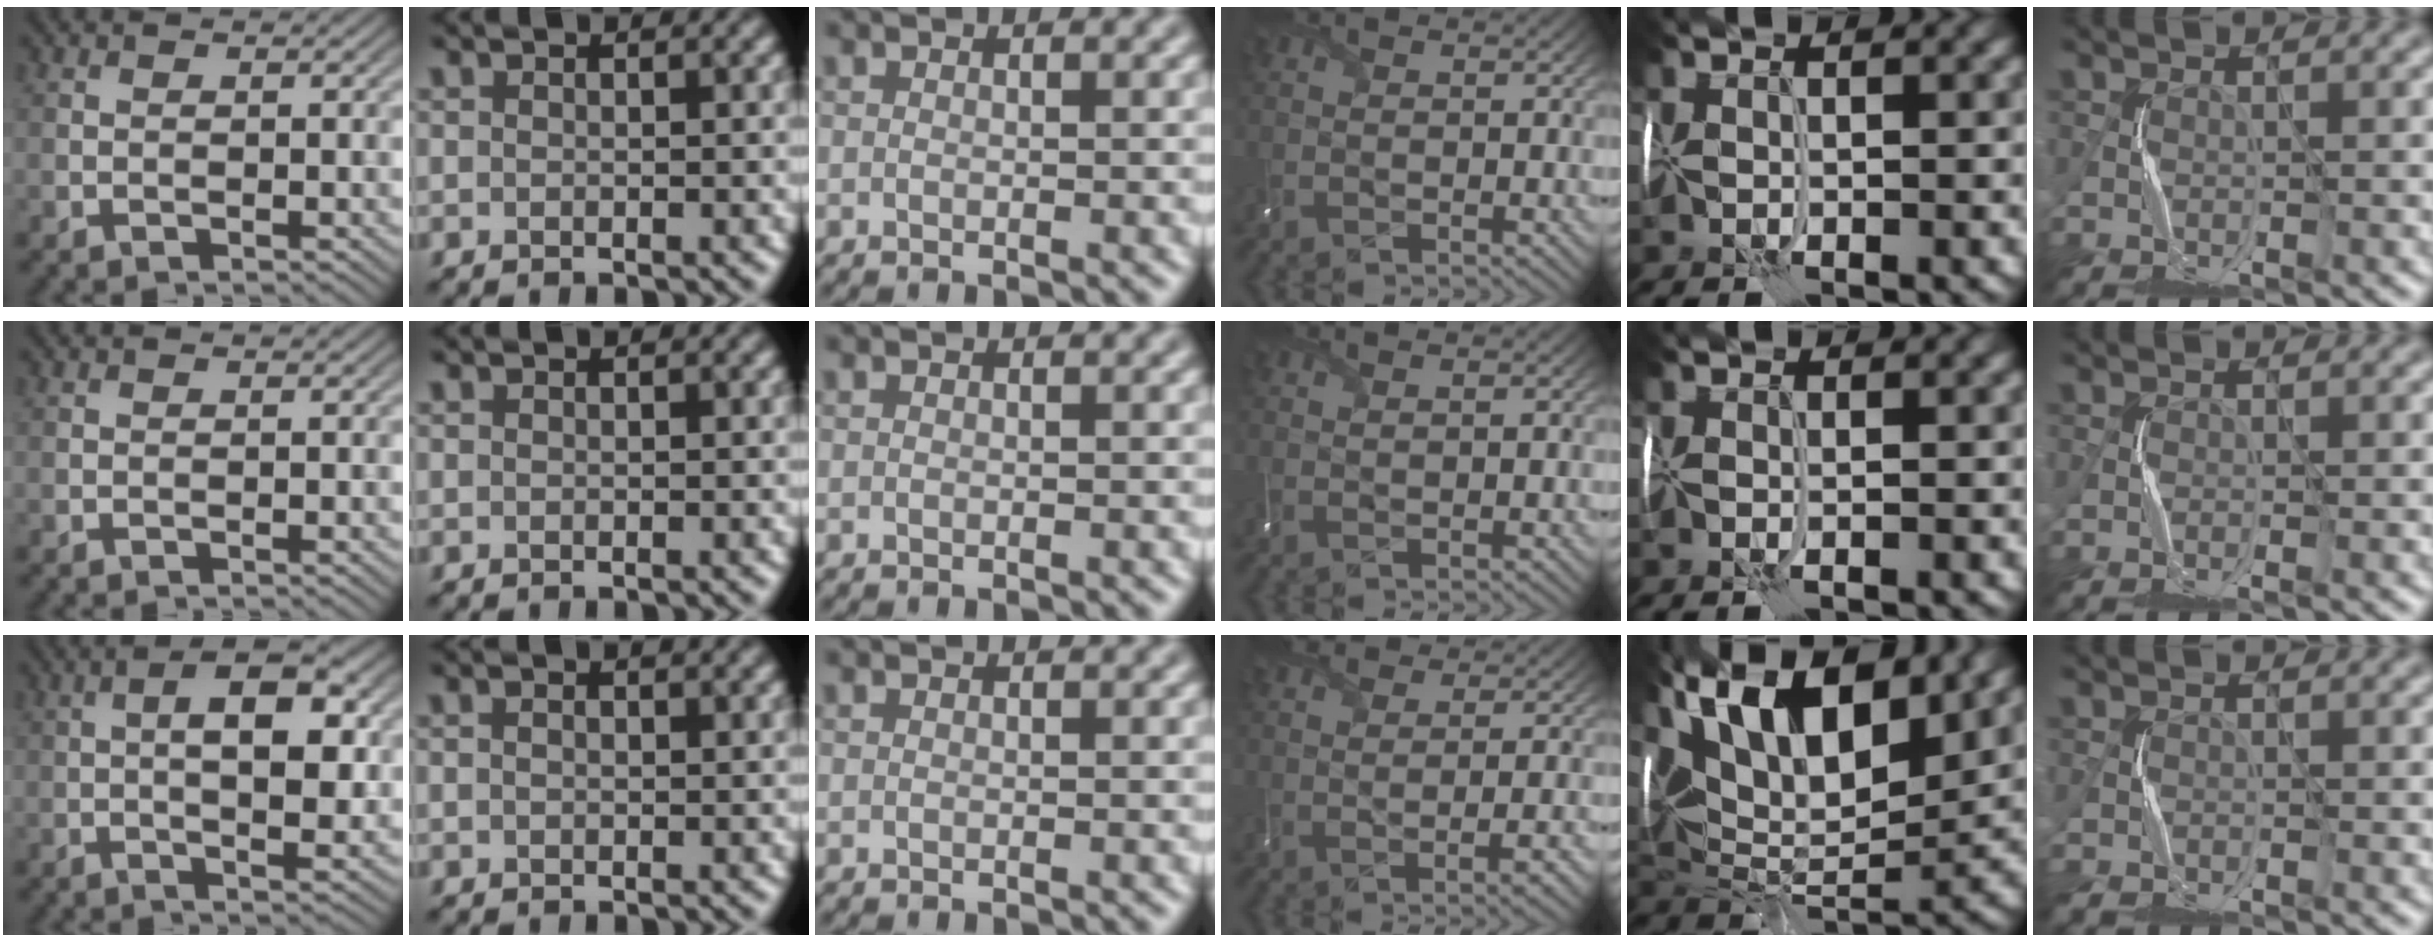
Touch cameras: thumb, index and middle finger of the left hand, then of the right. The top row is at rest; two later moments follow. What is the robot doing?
{"motion": "wrap", "object": "scarf"}